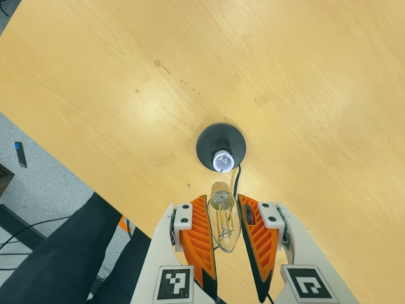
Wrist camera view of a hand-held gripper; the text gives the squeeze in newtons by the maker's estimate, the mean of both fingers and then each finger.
{"total": 11.6, "left": 11.7, "right": 11.5}